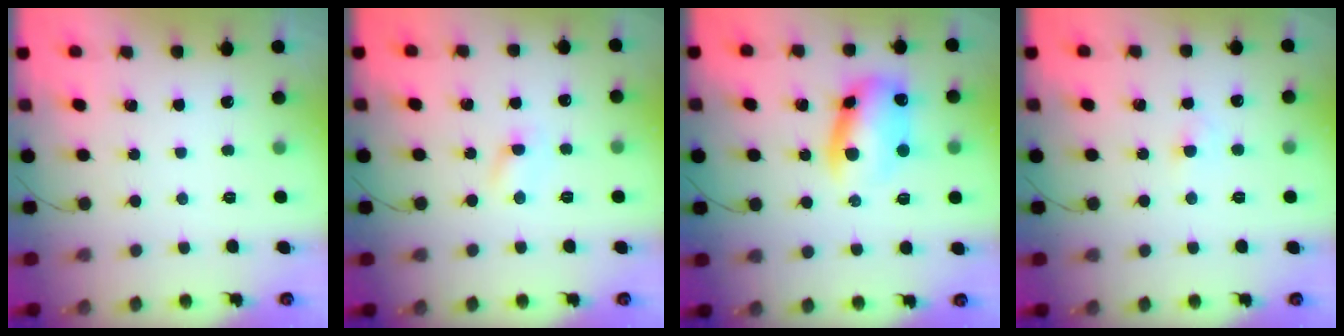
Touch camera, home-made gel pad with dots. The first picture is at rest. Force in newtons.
{"total": 3.7, "press": 3.5, "slide": 1.1}
{"total": 10.0, "press": 9.9, "slide": 1.3}
{"total": 2.8, "press": 2.6, "slide": 1.0}